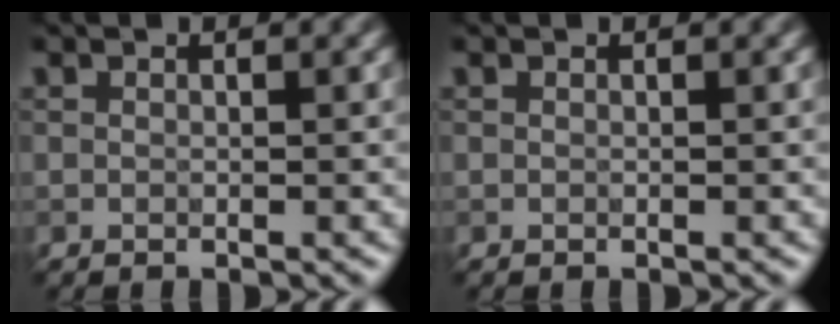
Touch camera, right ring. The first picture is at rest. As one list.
[{"total": 0.0}]